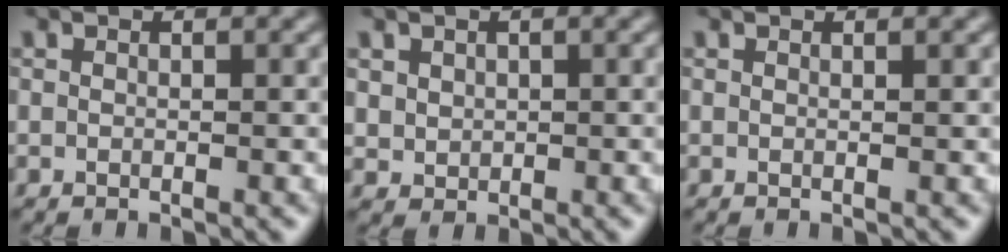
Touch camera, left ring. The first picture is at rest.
{"total": 1.6, "force": [0.7, 1.4, 0.4], "torque": [-0.014, -0.008, 0.025]}
{"total": 0.7, "force": [0.5, 0.2, 0.4], "torque": [0.000, -0.001, 0.006]}